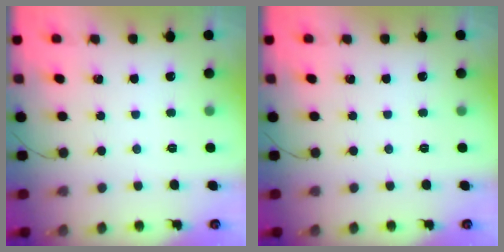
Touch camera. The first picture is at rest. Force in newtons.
{"total": 0.0}